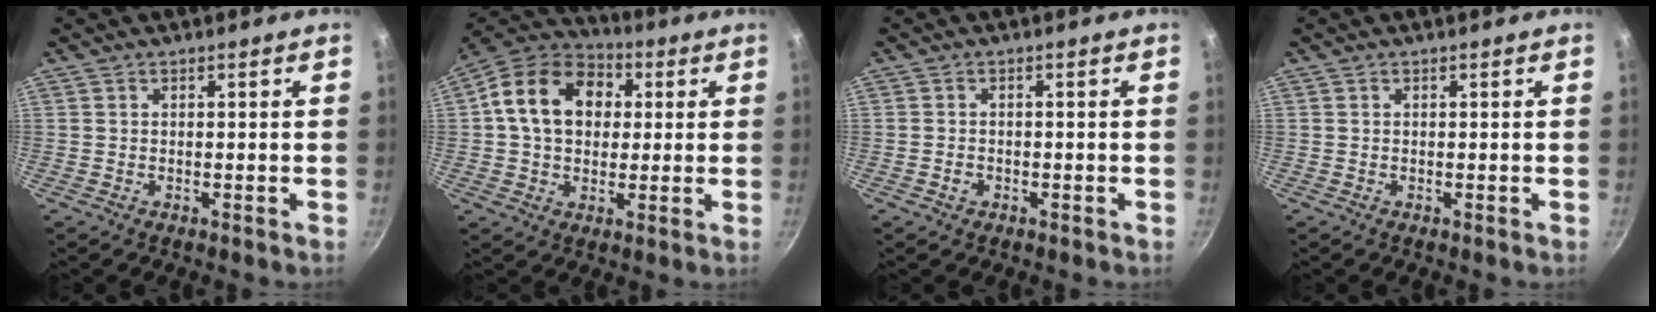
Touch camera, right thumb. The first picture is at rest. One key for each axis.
{"total": 16.3, "fx": 3.0, "fy": 12.4, "fz": 10.1, "tx": -0.149, "ty": 0.026, "tz": 0.036}
{"total": 1.4, "fx": -0.6, "fy": 1.2, "fz": 0.4, "tx": -0.005, "ty": 0.007, "tz": -0.007}
{"total": 0.0}